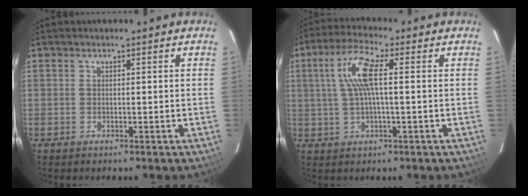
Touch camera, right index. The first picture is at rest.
{"total": 8.3, "force": [1.3, 1.7, 8.0], "torque": [-0.157, 0.013, 0.028]}